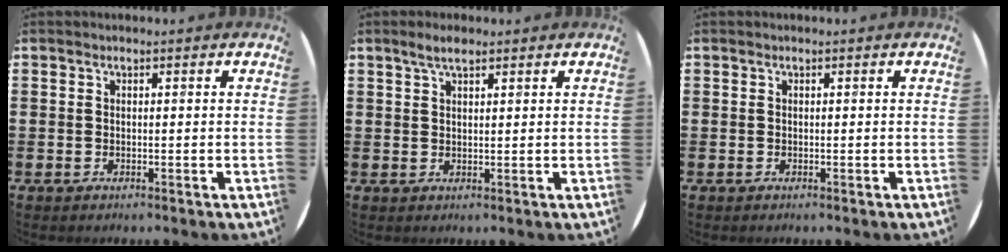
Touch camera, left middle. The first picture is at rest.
{"total": 2.5, "force": [1.9, 0.7, 1.5], "torque": [-0.024, 0.003, 0.032]}
{"total": 0.0}